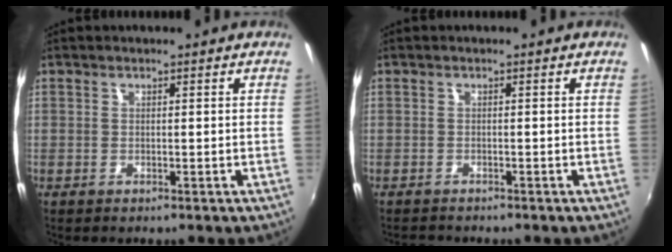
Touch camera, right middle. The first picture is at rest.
{"total": 1.4, "force": [-1.4, 0.0, -0.1], "torque": [-0.003, -0.007, -0.023]}